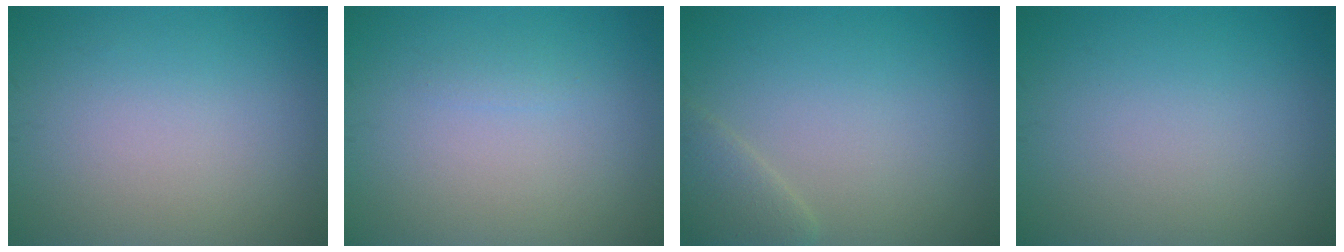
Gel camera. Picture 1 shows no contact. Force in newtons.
{"total": 0.6, "press": 0.6, "slide": 0.0}
{"total": 2.0, "press": 2.0, "slide": 0.2}
{"total": 0.0}